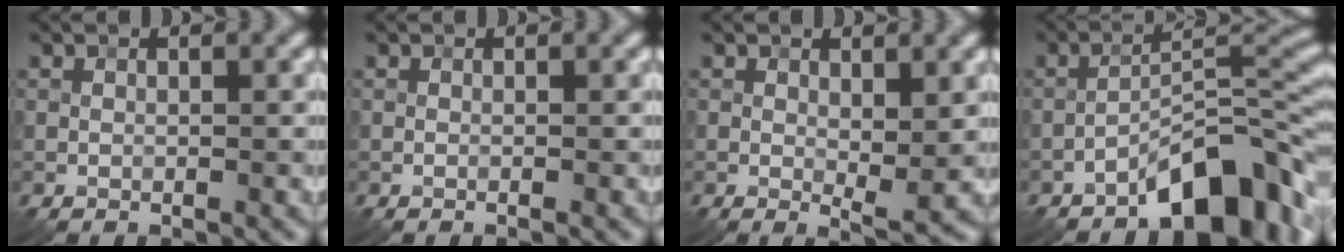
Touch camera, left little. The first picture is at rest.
{"total": 0.0}
{"total": 2.0, "force": [0.4, 0.6, 1.9], "torque": [-0.026, -0.008, 0.007]}
{"total": 7.9, "force": [-5.2, 2.3, 5.4], "torque": [-0.074, 0.018, -0.088]}